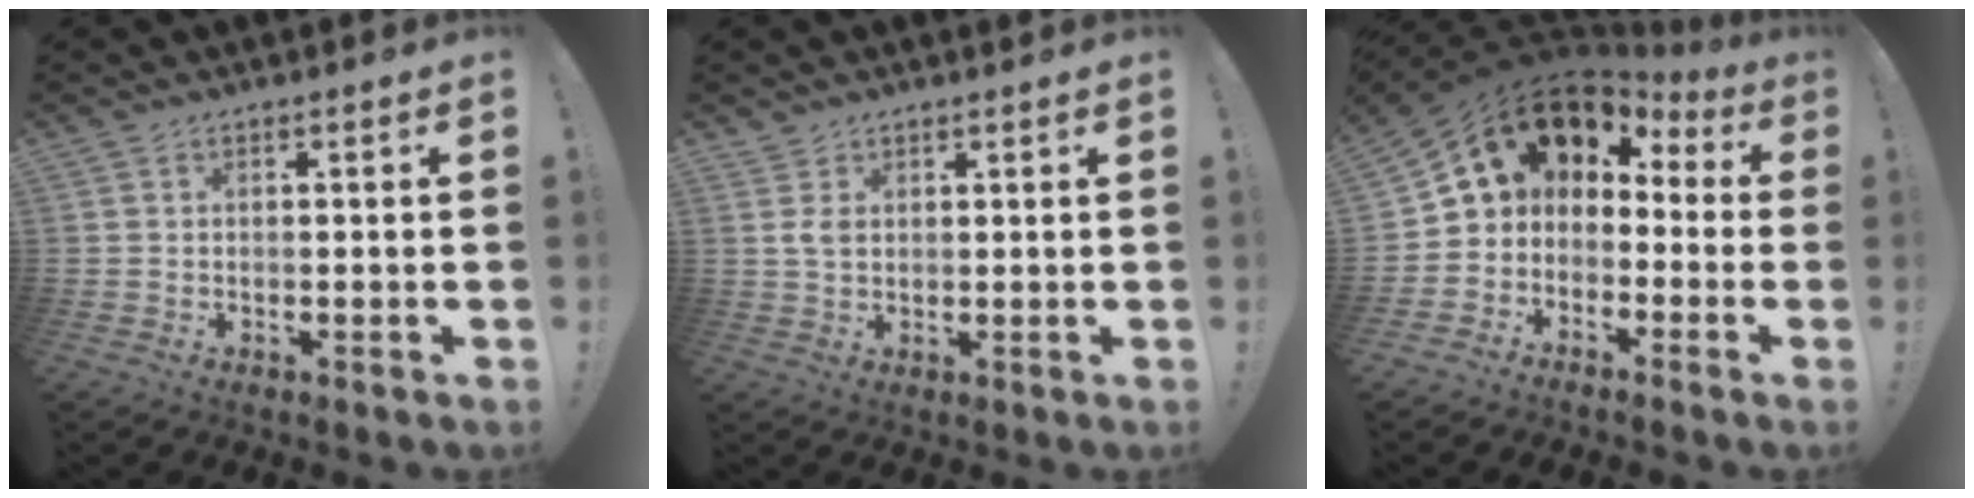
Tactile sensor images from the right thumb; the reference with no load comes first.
{"total": 3.0, "force": [1.5, 2.0, 1.7], "torque": [-0.021, -0.006, 0.027]}
{"total": 8.8, "force": [3.0, 7.0, 4.5], "torque": [-0.070, -0.021, 0.055]}